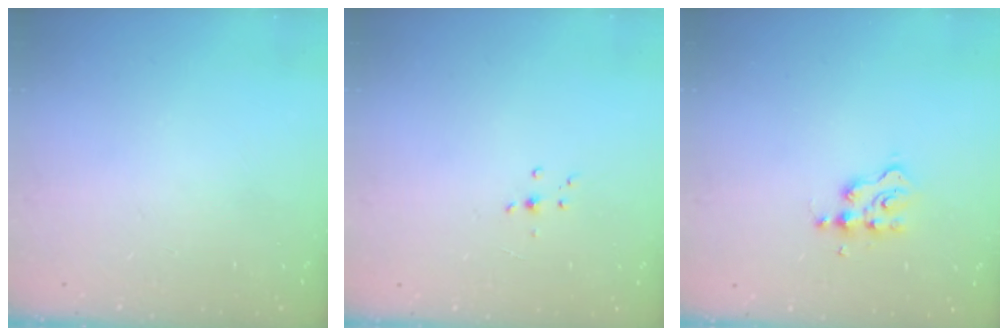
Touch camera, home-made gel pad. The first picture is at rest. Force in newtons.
{"total": 4.8, "press": 4.7, "slide": 0.7}
{"total": 2.7, "press": 2.7, "slide": 0.4}